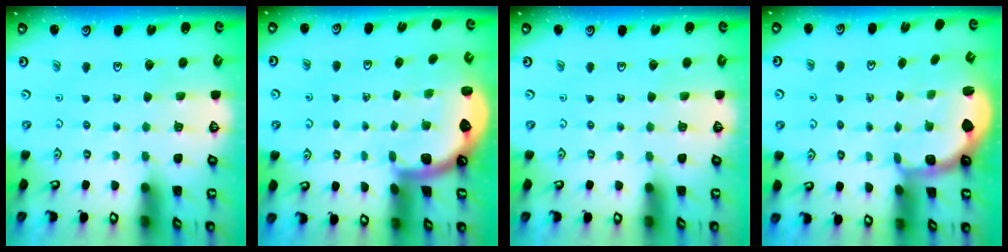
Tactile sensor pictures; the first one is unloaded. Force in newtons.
{"total": 1.2, "press": 1.2, "slide": 0.1}
{"total": 0.0}
{"total": 2.5, "press": 1.3, "slide": 2.1}